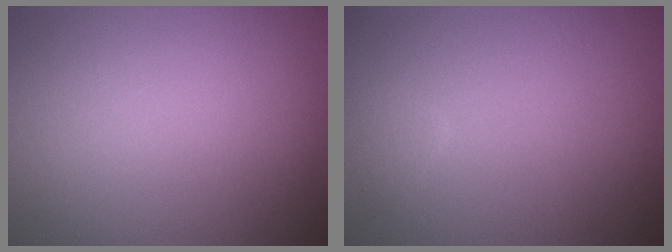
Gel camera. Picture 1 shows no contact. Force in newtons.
{"total": 0.9, "press": 0.9, "slide": 0.1}